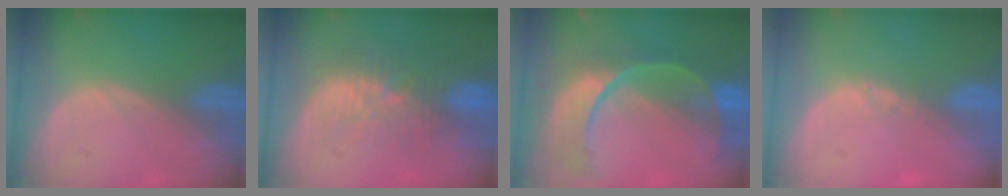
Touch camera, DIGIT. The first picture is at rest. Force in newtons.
{"total": 10.4, "press": 9.3, "slide": 4.5}
{"total": 11.1, "press": 9.3, "slide": 6.0}
{"total": 0.9, "press": 0.8, "slide": 0.5}